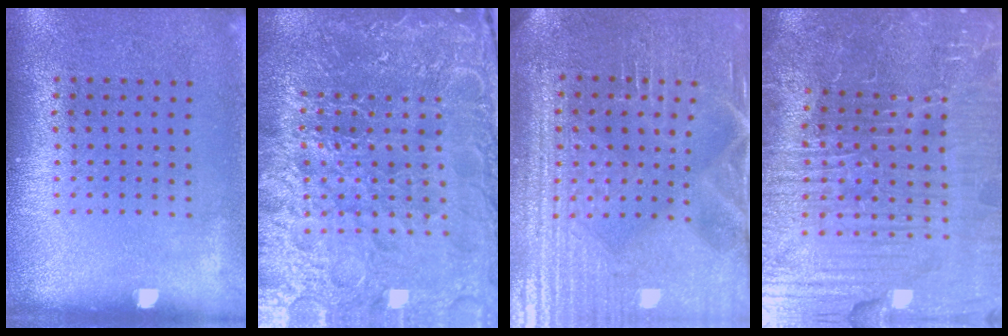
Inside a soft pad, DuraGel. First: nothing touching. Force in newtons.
{"total": 6.5, "press": 5.7, "slide": 3.1}
{"total": 4.3, "press": 4.2, "slide": 1.0}
{"total": 6.3, "press": 5.9, "slide": 2.4}